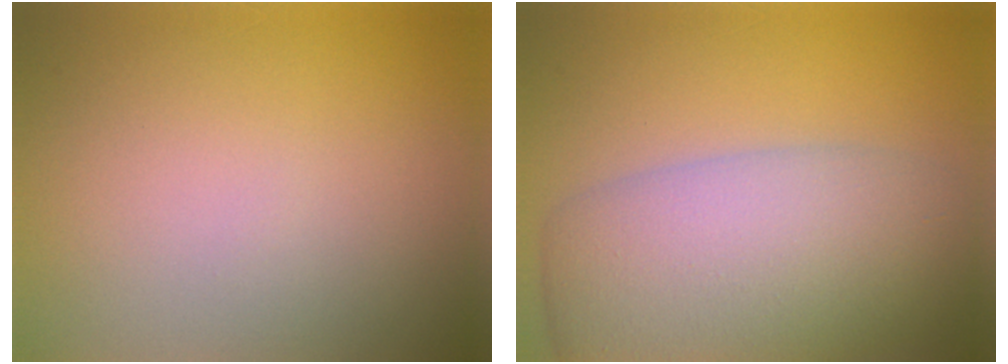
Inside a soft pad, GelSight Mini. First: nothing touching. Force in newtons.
{"total": 10.6, "press": 10.5, "slide": 0.6}